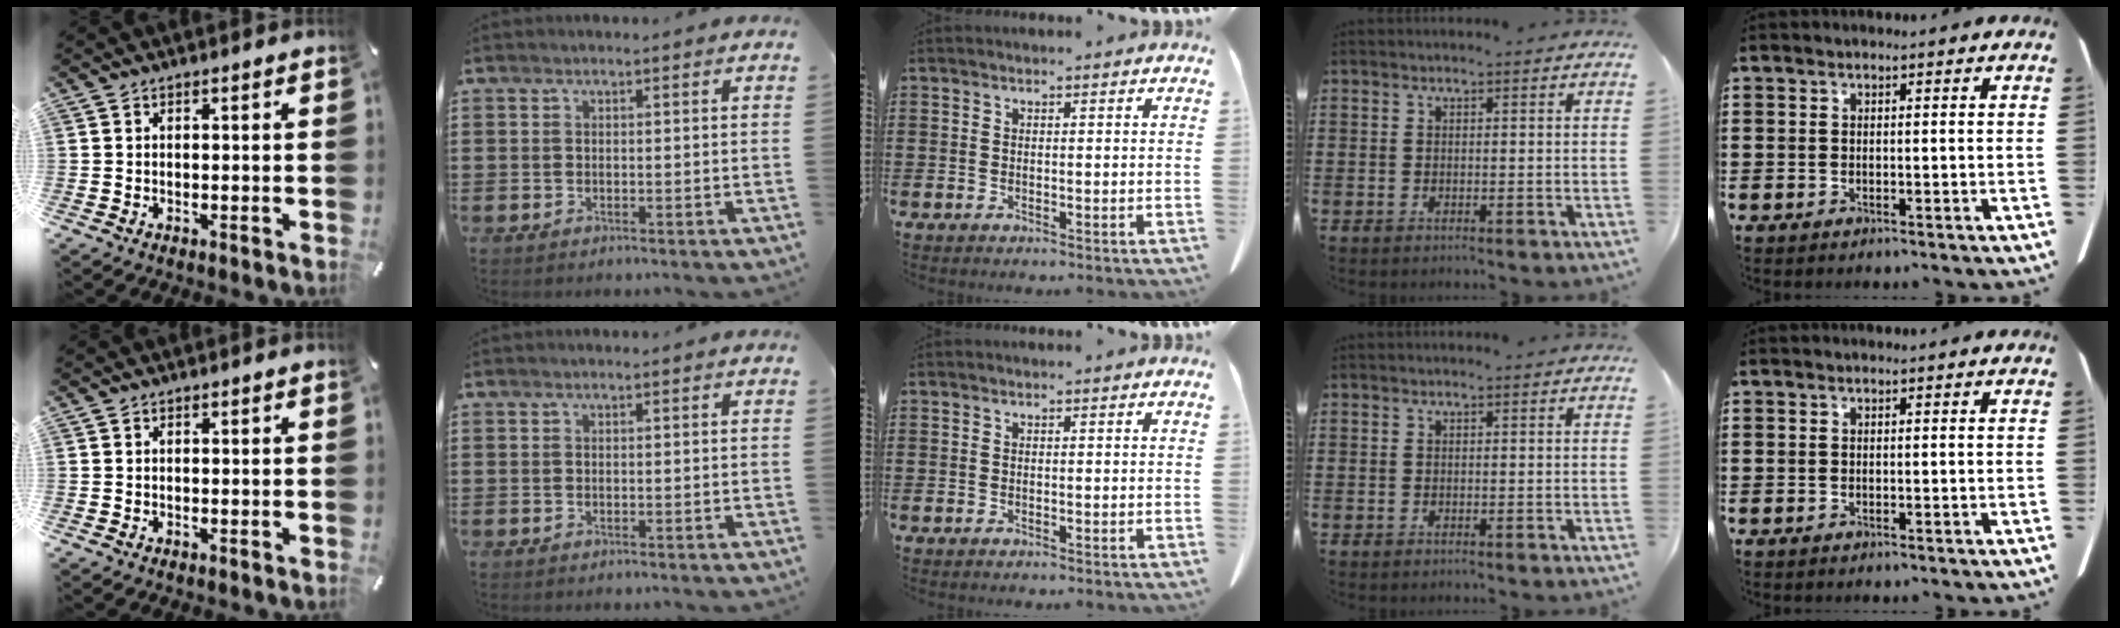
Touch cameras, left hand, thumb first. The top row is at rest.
{}